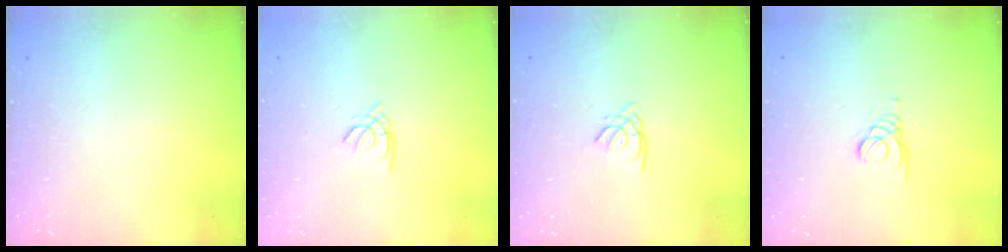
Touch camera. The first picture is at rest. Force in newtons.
{"total": 1.2, "press": 1.1, "slide": 0.3}
{"total": 1.1, "press": 1.1, "slide": 0.3}
{"total": 1.6, "press": 1.5, "slide": 0.2}